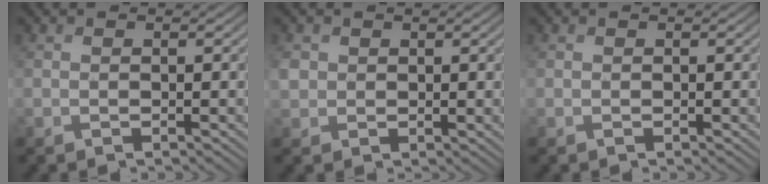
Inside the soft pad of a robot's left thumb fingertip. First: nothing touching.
{"total": 2.2, "force": [0.7, 2.0, 0.7], "torque": [-0.026, 0.000, 0.013]}
{"total": 0.0}